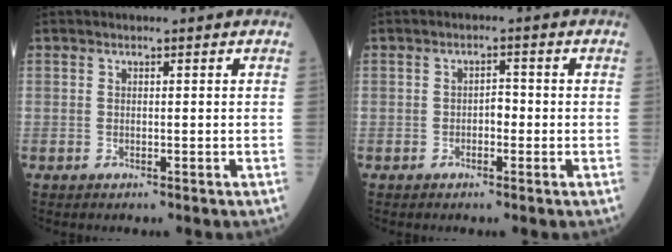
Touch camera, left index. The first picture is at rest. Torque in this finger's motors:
{"motor_torque": [-0.05, 0.10, 0.01, 0.00]}